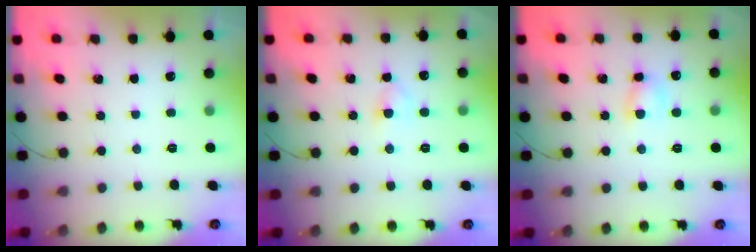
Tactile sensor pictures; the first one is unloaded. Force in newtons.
{"total": 3.3, "press": 3.1, "slide": 0.9}
{"total": 4.7, "press": 4.6, "slide": 0.9}